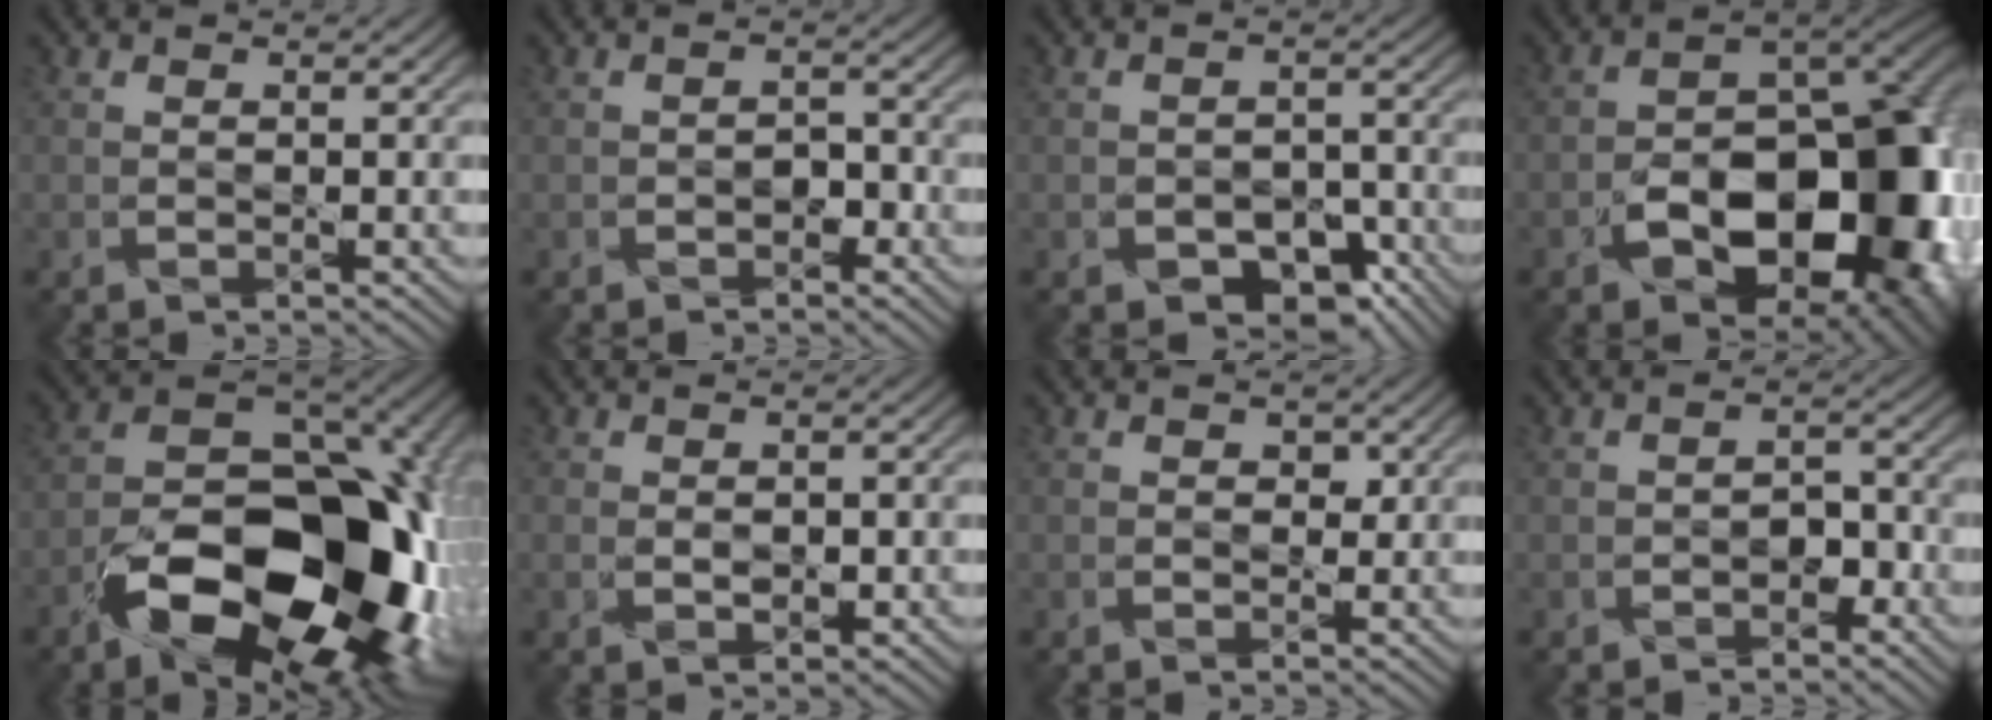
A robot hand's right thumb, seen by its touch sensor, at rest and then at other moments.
{"total": 1.6, "force": [-1.3, 0.9, 0.5], "torque": [-0.005, 0.006, -0.021]}
{"total": 6.5, "force": [-4.2, 4.2, 2.8], "torque": [-0.031, -0.005, -0.055]}
{"total": 17.4, "force": [-5.8, 10.5, 12.6], "torque": [-0.147, -0.025, -0.084]}
{"total": 18.7, "force": [-7.7, 10.7, 13.3], "torque": [-0.193, -0.025, -0.122]}
{"total": 1.6, "force": [-0.1, 1.1, 1.2], "torque": [-0.028, -0.003, 0.001]}
{"total": 1.1, "force": [0.2, 0.9, 0.6], "torque": [-0.011, -0.005, 0.001]}
{"total": 2.0, "force": [-1.5, 1.1, 0.7], "torque": [-0.008, 0.007, -0.023]}